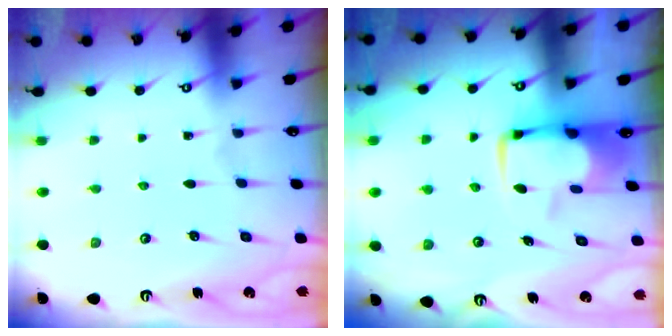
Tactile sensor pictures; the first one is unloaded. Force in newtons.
{"total": 7.2, "press": 7.1, "slide": 1.2}